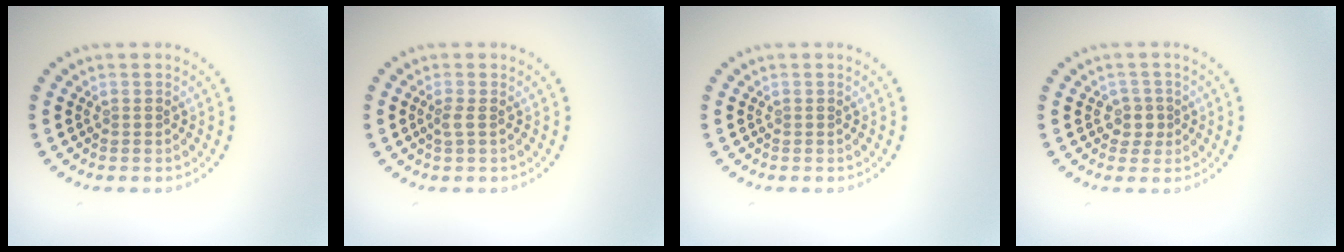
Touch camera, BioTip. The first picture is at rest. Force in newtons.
{"total": 0.9, "press": 0.7, "slide": 0.5}
{"total": 0.0}
{"total": 1.6, "press": 1.3, "slide": 1.0}